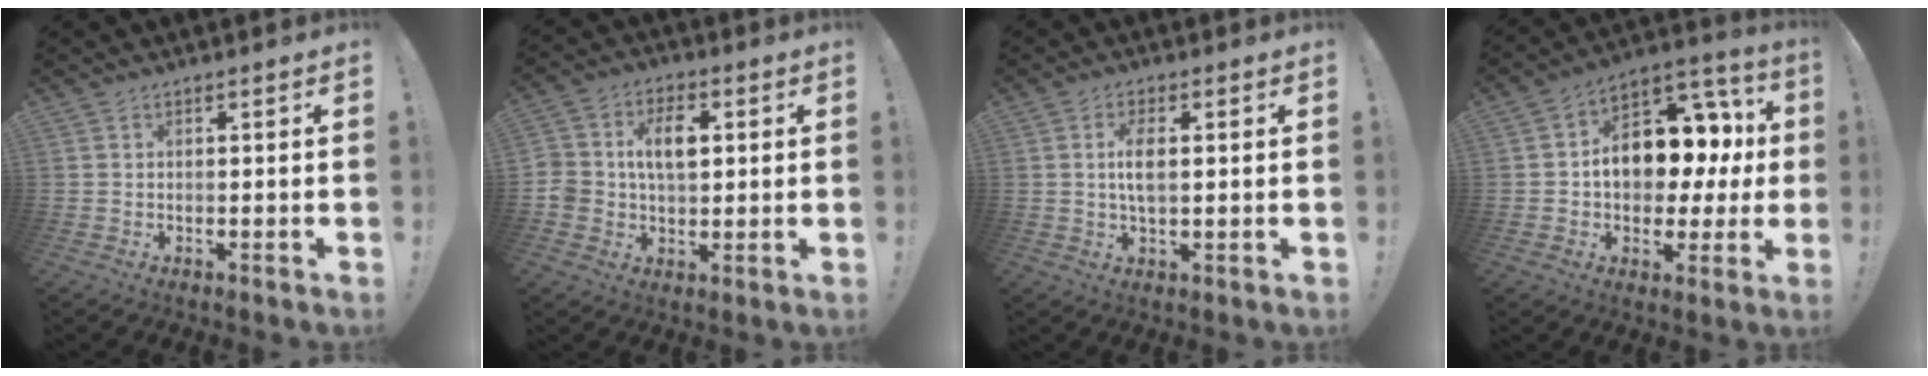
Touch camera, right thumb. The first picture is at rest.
{"total": 9.5, "force": [1.1, 6.9, 6.5], "torque": [-0.113, 0.011, 0.020]}
{"total": 5.6, "force": [1.0, 2.4, 5.0], "torque": [-0.087, -0.002, 0.012]}
{"total": 15.4, "force": [1.1, 10.9, 10.9], "torque": [-0.156, 0.001, 0.030]}